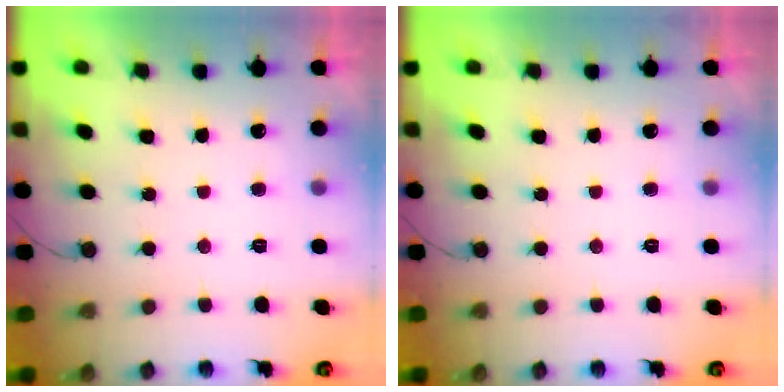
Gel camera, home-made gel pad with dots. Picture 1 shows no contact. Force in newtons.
{"total": 0.0}